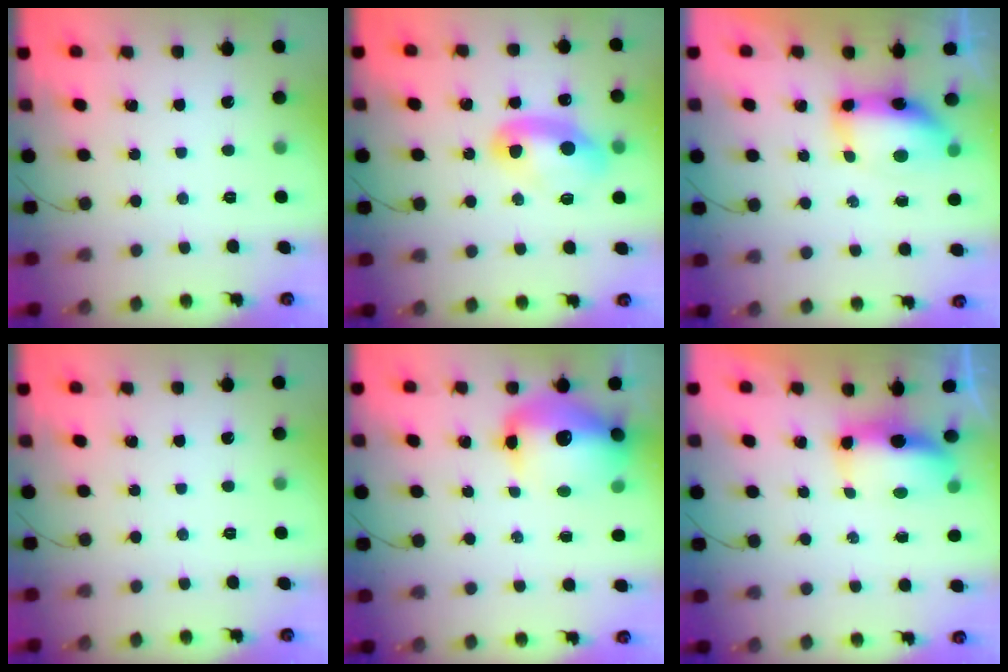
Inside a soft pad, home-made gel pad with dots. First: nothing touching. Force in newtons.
{"total": 10.2, "press": 10.2, "slide": 0.8}
{"total": 9.1, "press": 9.0, "slide": 1.8}
{"total": 0.0}
{"total": 15.4, "press": 14.9, "slide": 3.8}
{"total": 7.0, "press": 6.9, "slide": 1.2}